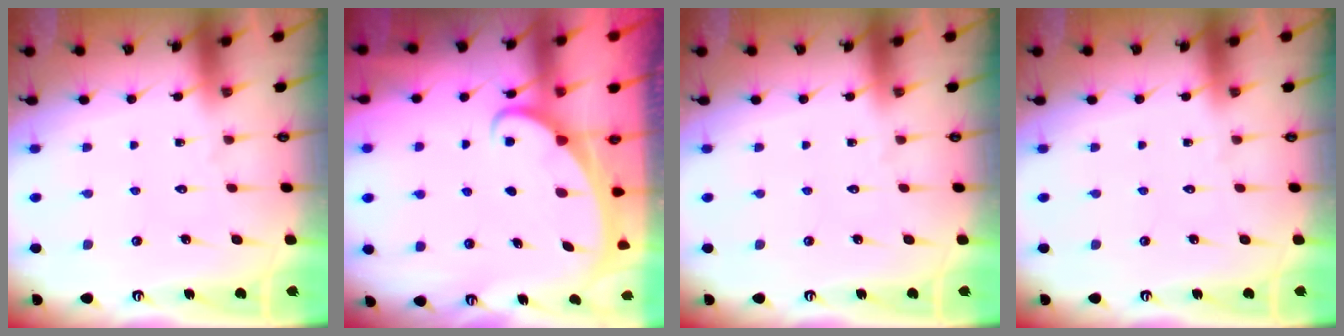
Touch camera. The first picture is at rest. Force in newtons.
{"total": 2.3, "press": 2.3, "slide": 0.3}
{"total": 0.0}
{"total": 0.0}